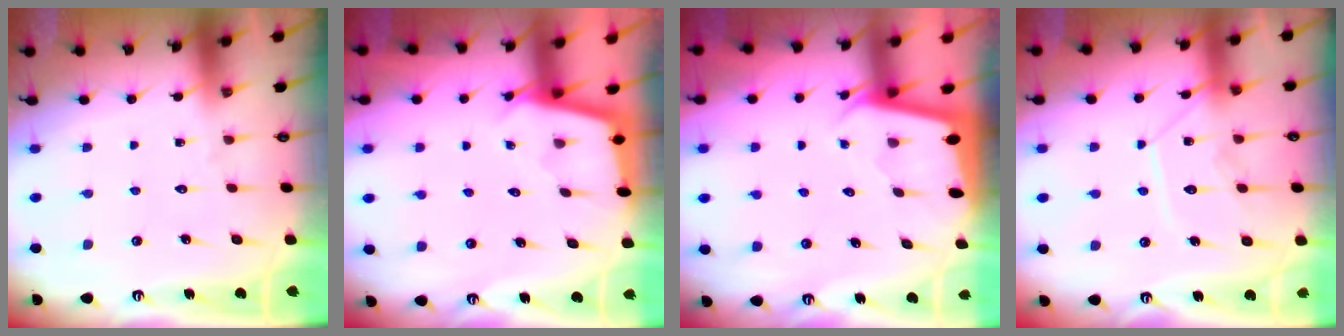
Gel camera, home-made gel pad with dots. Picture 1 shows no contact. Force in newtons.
{"total": 2.4, "press": 2.4, "slide": 0.2}
{"total": 1.8, "press": 1.8, "slide": 0.1}
{"total": 11.5, "press": 11.4, "slide": 0.9}